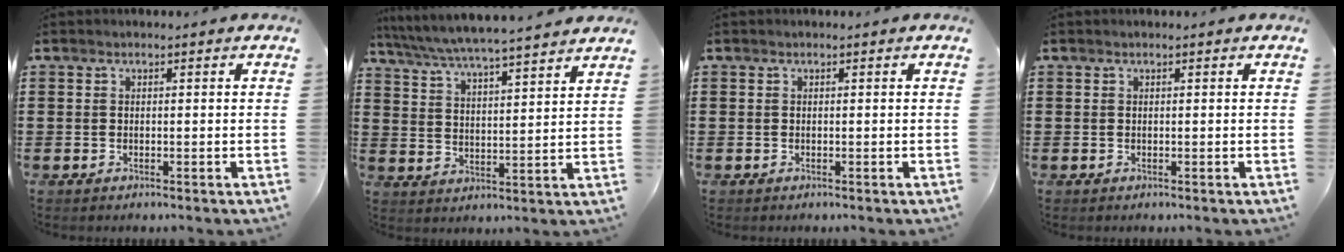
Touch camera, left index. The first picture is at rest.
{"total": 5.0, "force": [4.7, -0.5, 1.5], "torque": [-0.051, -0.033, 0.076]}
{"total": 0.0}
{"total": 0.0}